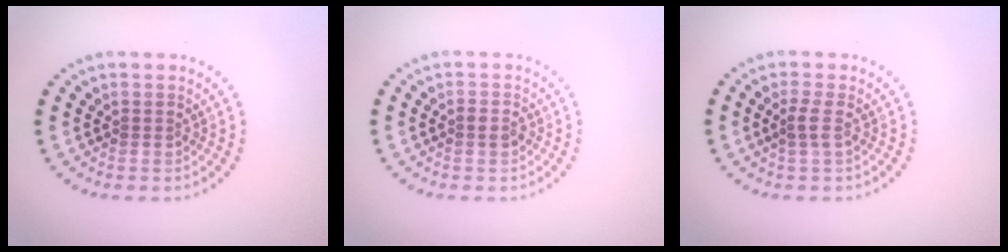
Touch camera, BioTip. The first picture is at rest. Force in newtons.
{"total": 1.1, "press": 1.1, "slide": 0.1}
{"total": 1.3, "press": 1.1, "slide": 0.7}